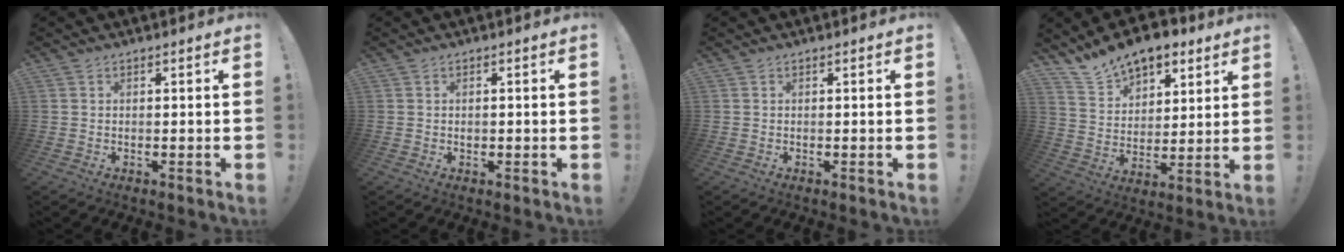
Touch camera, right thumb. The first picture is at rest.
{"total": 0.6, "force": [0.0, 0.6, 0.1], "torque": [-0.004, 0.006, 0.000]}
{"total": 0.0}
{"total": 13.1, "force": [10.4, 6.6, 4.4], "torque": [-0.088, -0.072, 0.194]}